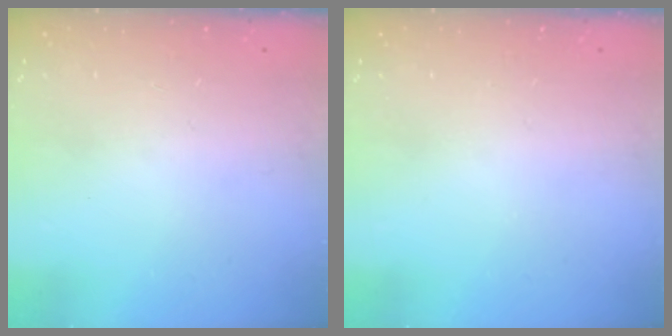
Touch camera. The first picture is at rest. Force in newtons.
{"total": 0.0}